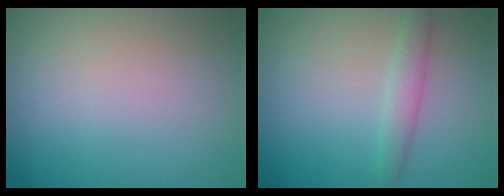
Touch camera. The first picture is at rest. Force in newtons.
{"total": 2.1, "press": 2.1, "slide": 0.1}